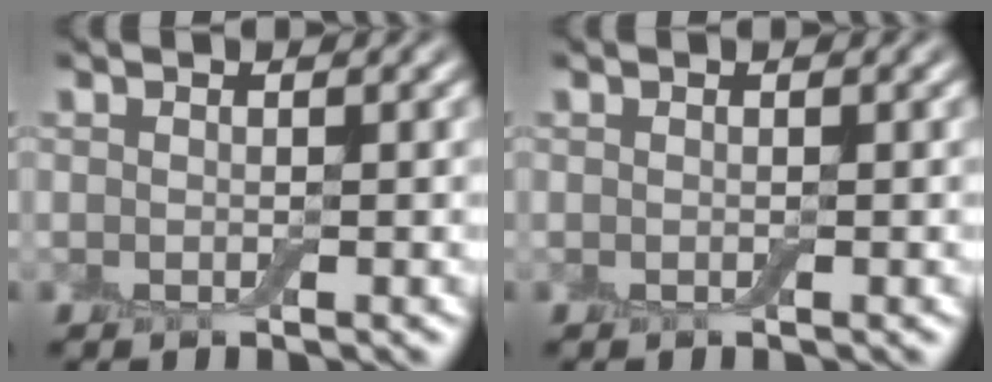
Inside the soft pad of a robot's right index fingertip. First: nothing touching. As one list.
[{"total": 0.0}]